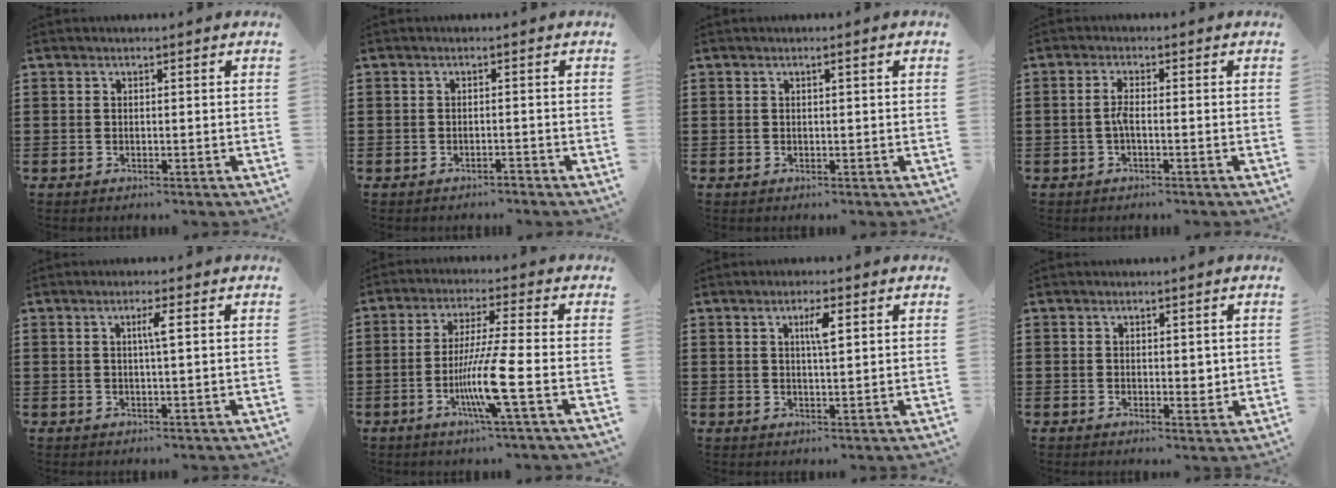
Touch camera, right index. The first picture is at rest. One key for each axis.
{"total": 1.0, "fx": -1.0, "fy": 0.0, "fz": 0.2, "tx": -0.008, "ty": -0.002, "tz": -0.020}
{"total": 0.6, "fx": 0.2, "fy": -0.1, "fz": 0.6, "tx": -0.009, "ty": -0.002, "tz": 0.003}
{"total": 2.3, "fx": -0.7, "fy": 0.4, "fz": 2.1, "tx": -0.049, "ty": -0.002, "tz": -0.015}
{"total": 2.2, "fx": 0.5, "fy": -0.2, "fz": 2.2, "tx": -0.042, "ty": -0.003, "tz": 0.005}
{"total": 9.6, "fx": -3.2, "fy": -0.2, "fz": 9.0, "tx": -0.177, "ty": -0.020, "tz": -0.064}
{"total": 3.1, "fx": 1.1, "fy": 0.6, "fz": 2.8, "tx": -0.051, "ty": 0.001, "tz": 0.014}
{"total": 2.0, "fx": 0.4, "fy": 1.3, "fz": 1.5, "tx": -0.014, "ty": -0.001, "tz": 0.004}